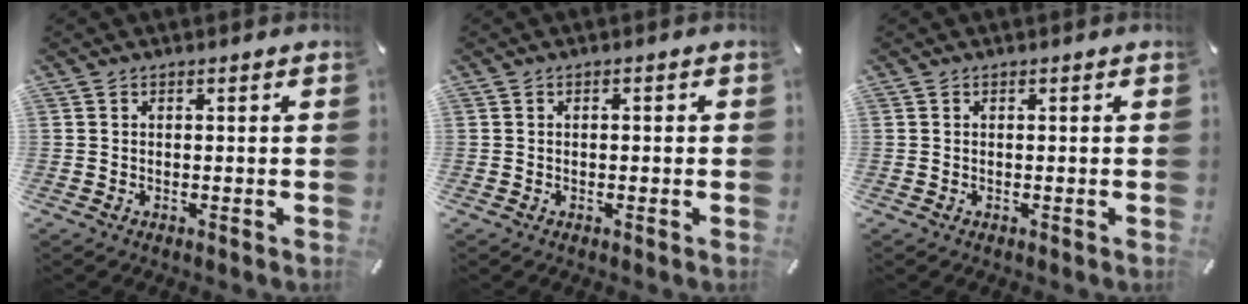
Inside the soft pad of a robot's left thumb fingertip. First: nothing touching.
{"total": 0.8, "force": [-0.2, 0.4, 0.6], "torque": [-0.012, -0.001, -0.005]}
{"total": 0.0}